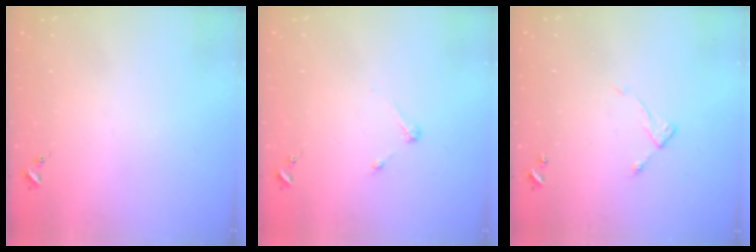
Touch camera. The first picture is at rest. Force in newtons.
{"total": 3.3, "press": 3.2, "slide": 0.4}
{"total": 5.4, "press": 5.4, "slide": 0.4}